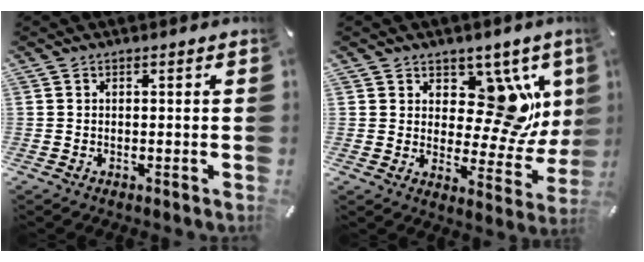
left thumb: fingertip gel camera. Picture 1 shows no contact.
{"total": 14.3, "force": [6.4, 8.7, 9.4], "torque": [-0.101, -0.066, 0.114]}